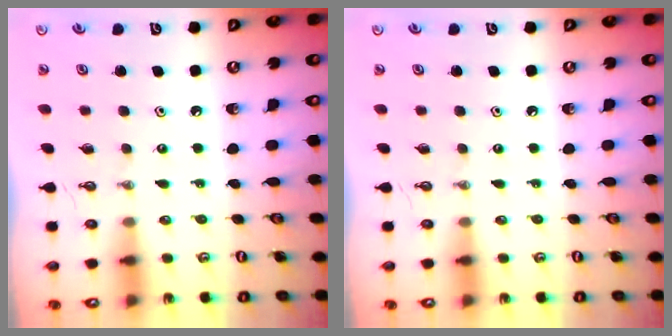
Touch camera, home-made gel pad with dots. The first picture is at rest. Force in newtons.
{"total": 0.0}